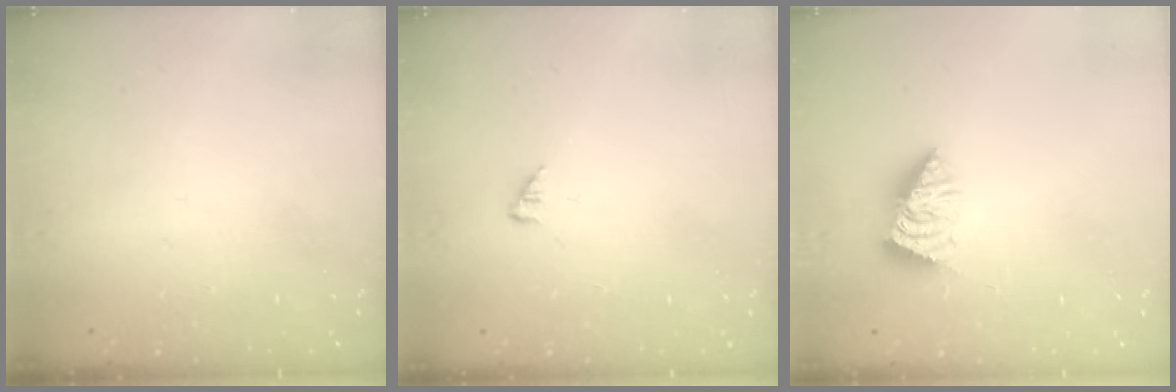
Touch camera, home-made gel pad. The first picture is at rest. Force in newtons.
{"total": 1.0, "press": 1.0, "slide": 0.2}
{"total": 2.1, "press": 2.1, "slide": 0.3}